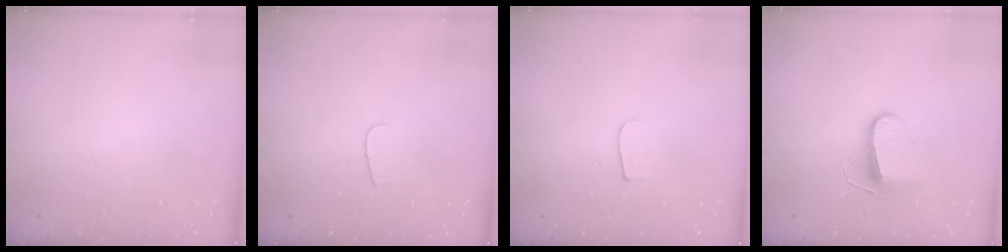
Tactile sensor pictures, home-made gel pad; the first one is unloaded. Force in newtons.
{"total": 3.5, "press": 3.5, "slide": 0.3}
{"total": 4.5, "press": 4.4, "slide": 0.6}
{"total": 9.6, "press": 9.5, "slide": 0.7}